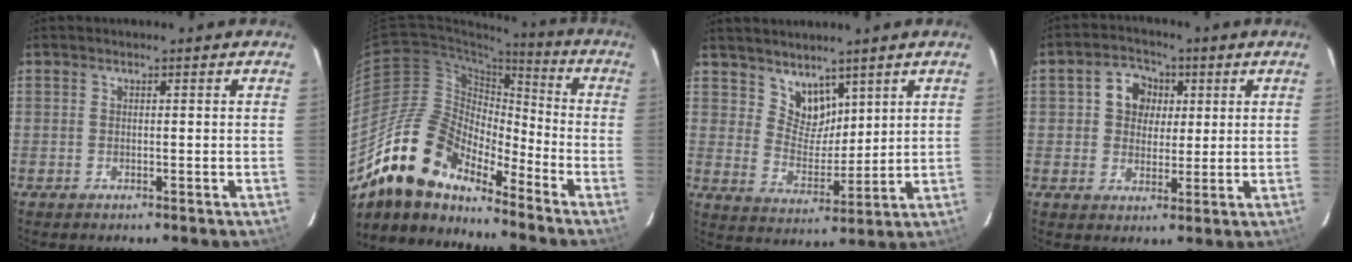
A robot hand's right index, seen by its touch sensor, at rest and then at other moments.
{"total": 17.2, "force": [-13.9, 6.4, 7.8], "torque": [-0.141, 0.000, -0.266]}
{"total": 6.9, "force": [5.1, 4.2, 2.0], "torque": [-0.024, -0.001, 0.101]}
{"total": 7.0, "force": [1.6, 6.0, 3.1], "torque": [-0.058, 0.023, 0.028]}